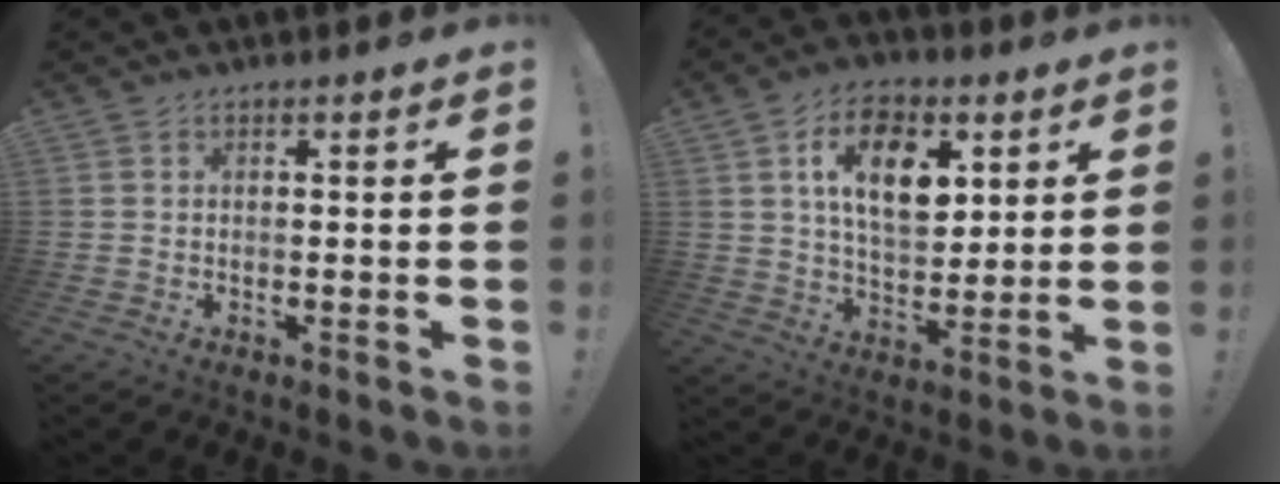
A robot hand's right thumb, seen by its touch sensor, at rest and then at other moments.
{"total": 15.0, "force": [5.3, 9.3, 10.5], "torque": [-0.160, -0.004, 0.098]}